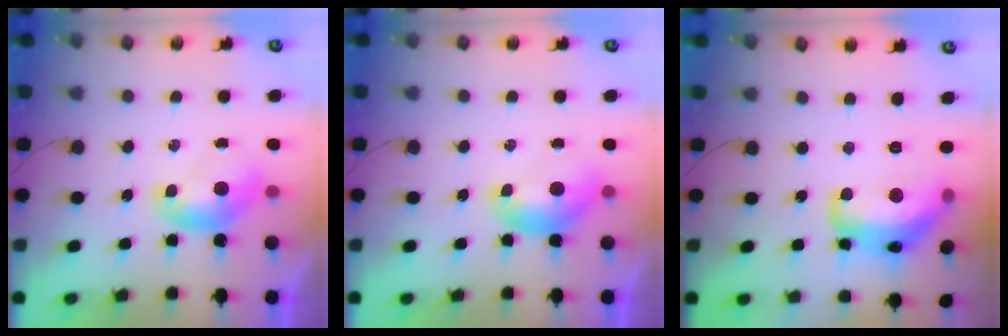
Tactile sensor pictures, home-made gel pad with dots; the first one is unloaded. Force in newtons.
{"total": 0.6, "press": 0.5, "slide": 0.3}
{"total": 10.9, "press": 10.8, "slide": 1.0}